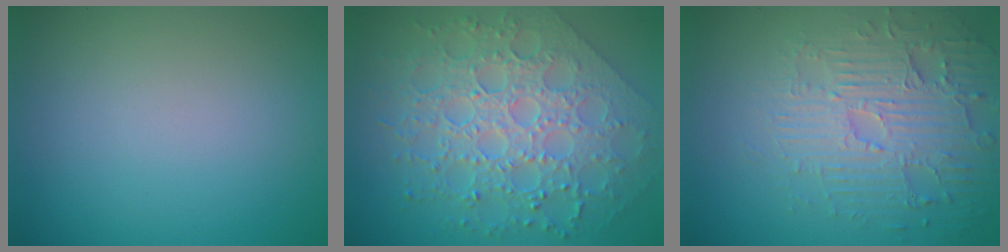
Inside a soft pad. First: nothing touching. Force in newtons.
{"total": 8.3, "press": 6.1, "slide": 5.6}
{"total": 4.6, "press": 4.2, "slide": 1.9}